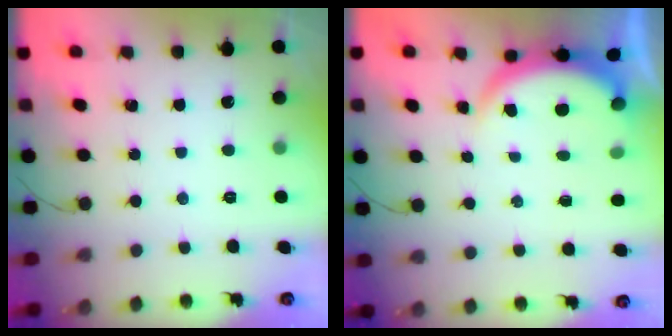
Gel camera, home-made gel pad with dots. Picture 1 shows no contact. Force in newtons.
{"total": 4.9, "press": 4.9, "slide": 0.4}